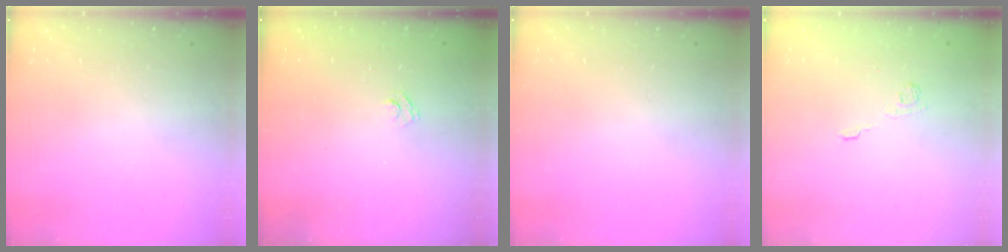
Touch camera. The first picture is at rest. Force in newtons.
{"total": 2.7, "press": 2.5, "slide": 0.9}
{"total": 0.0}
{"total": 2.3, "press": 1.8, "slide": 1.3}